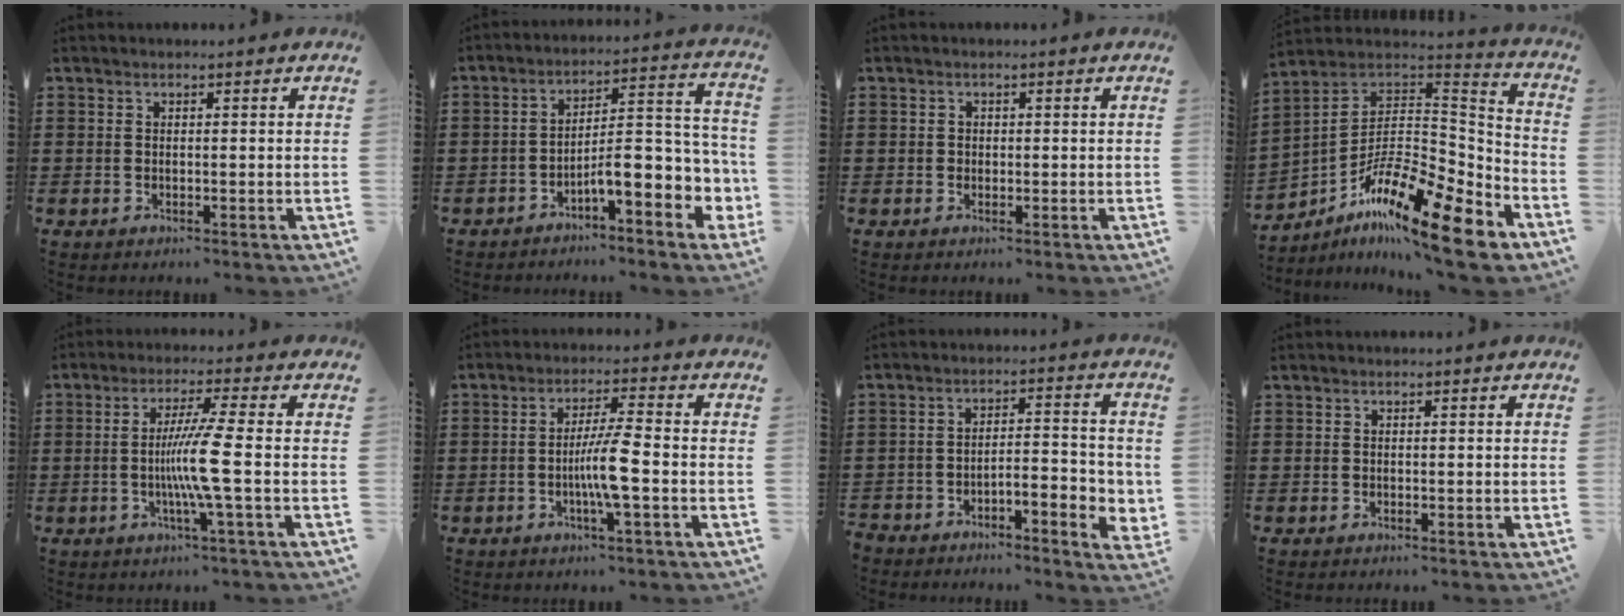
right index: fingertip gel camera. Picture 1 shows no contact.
{"total": 8.3, "force": [-3.6, 2.8, 6.9], "torque": [-0.102, -0.022, -0.069]}
{"total": 0.6, "force": [0.0, 0.6, 0.1], "torque": [-0.004, 0.004, -0.001]}
{"total": 16.1, "force": [-10.3, 4.1, 11.7], "torque": [-0.202, 0.019, -0.188]}
{"total": 7.4, "force": [-1.3, -0.9, 7.2], "torque": [-0.139, -0.019, -0.031]}
{"total": 6.1, "force": [-1.6, -0.1, 5.9], "torque": [-0.109, -0.007, -0.035]}
{"total": 4.2, "force": [-3.5, 1.0, 2.2], "torque": [-0.040, -0.003, -0.070]}
{"total": 0.0}